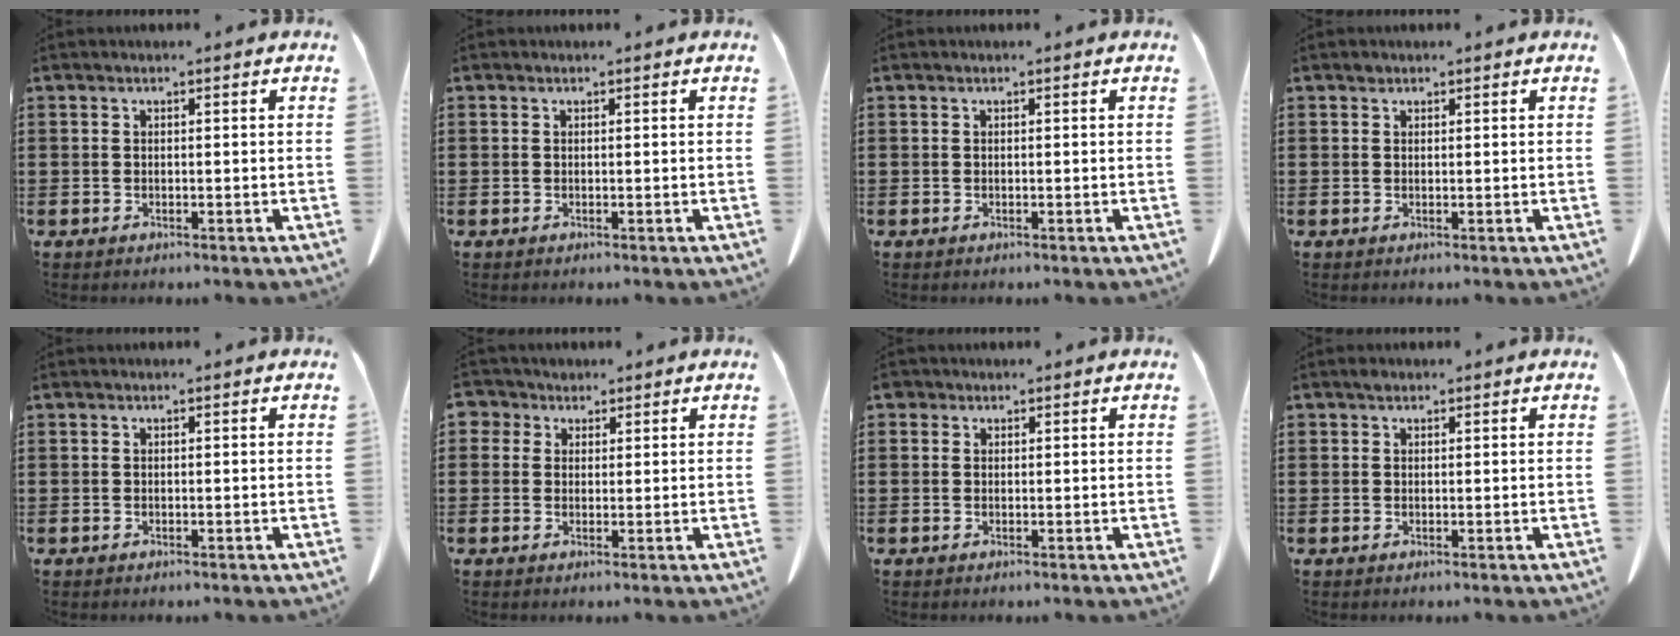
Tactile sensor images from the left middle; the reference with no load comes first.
{"total": 0.0}
{"total": 0.0}
{"total": 0.6, "force": [0.4, 0.4, 0.1], "torque": [-0.003, 0.003, 0.008]}
{"total": 0.0}
{"total": 2.8, "force": [1.6, 2.2, 0.4], "torque": [-0.012, 0.009, 0.027]}
{"total": 0.9, "force": [0.5, 0.7, 0.2], "torque": [-0.007, 0.006, 0.008]}
{"total": 0.7, "force": [0.5, 0.5, 0.1], "torque": [-0.003, 0.003, 0.009]}